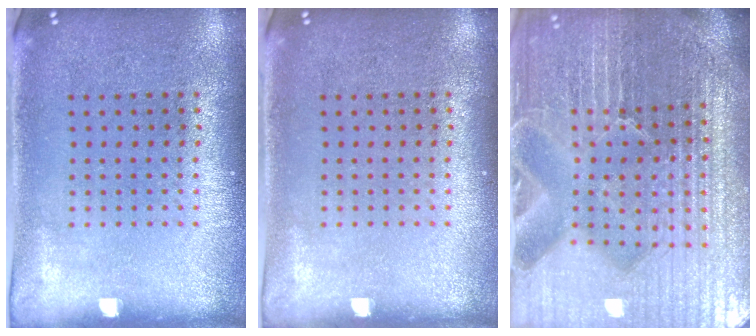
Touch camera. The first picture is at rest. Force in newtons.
{"total": 0.0}
{"total": 6.7, "press": 5.9, "slide": 3.3}